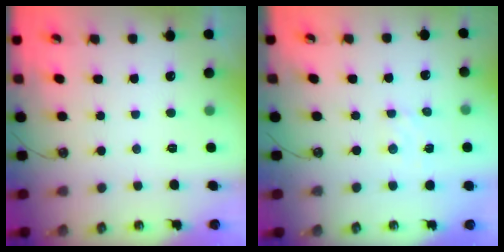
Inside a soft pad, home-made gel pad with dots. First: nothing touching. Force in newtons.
{"total": 3.3, "press": 3.2, "slide": 0.4}